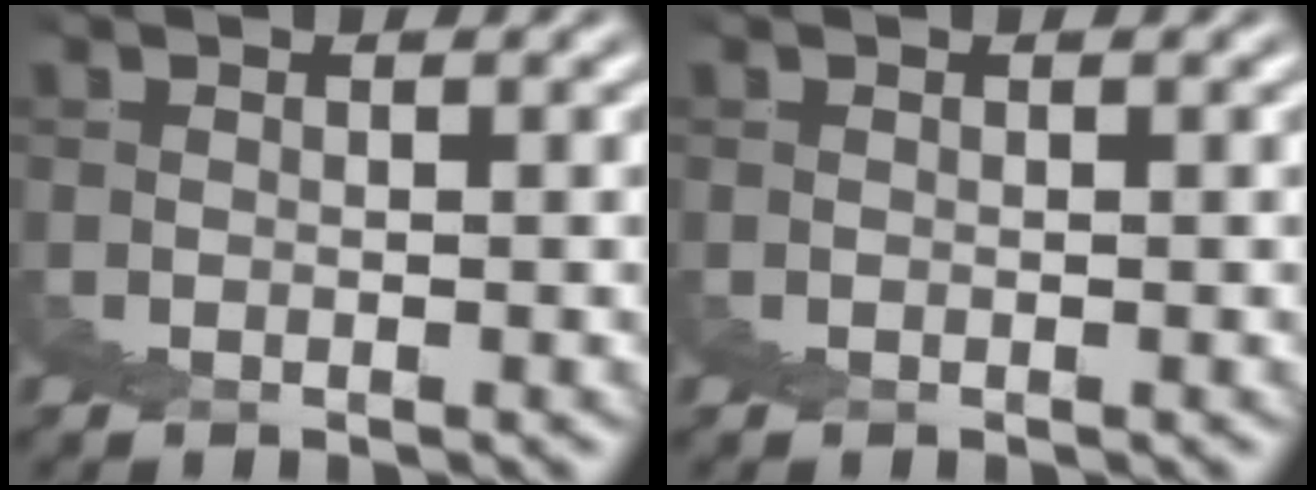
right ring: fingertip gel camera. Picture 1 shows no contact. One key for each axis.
{"total": 0.0}